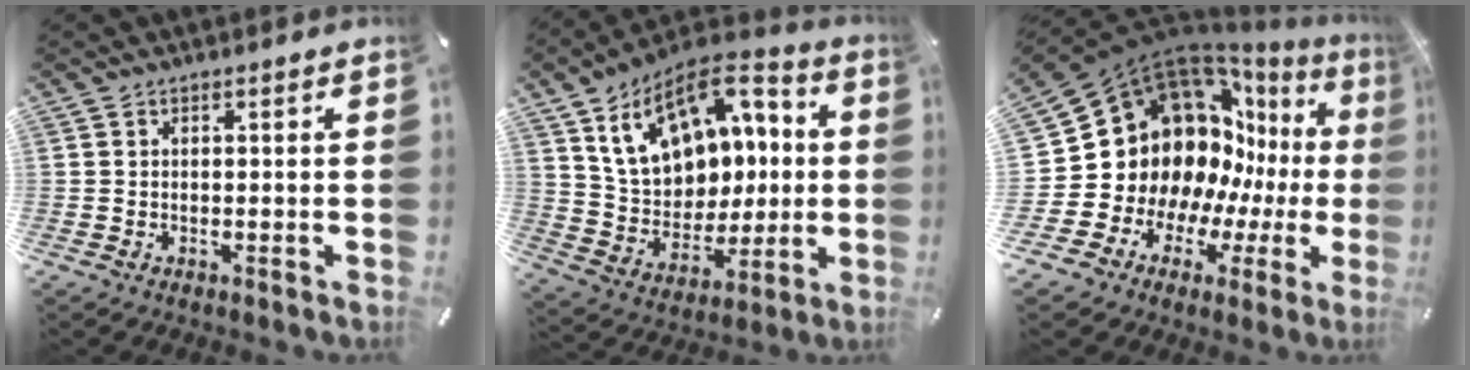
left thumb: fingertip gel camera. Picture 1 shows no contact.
{"total": 18.3, "force": [7.4, 13.7, 9.7], "torque": [-0.183, -0.023, 0.145]}
{"total": 20.4, "force": [5.7, 16.8, 10.0], "torque": [-0.164, -0.100, 0.152]}